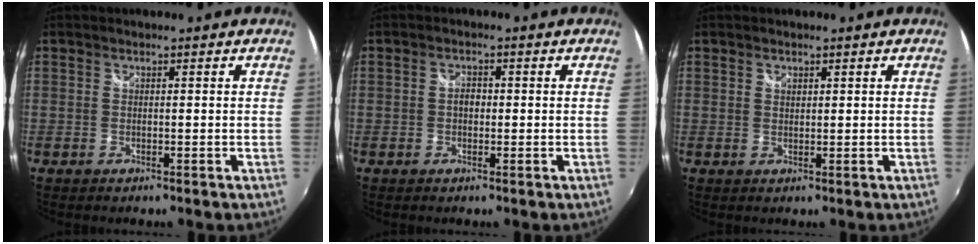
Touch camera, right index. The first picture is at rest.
{"total": 1.8, "force": [-0.2, 1.3, 1.2], "torque": [-0.020, 0.005, -0.006]}
{"total": 1.0, "force": [0.6, 0.7, 0.4], "torque": [-0.004, 0.002, 0.009]}